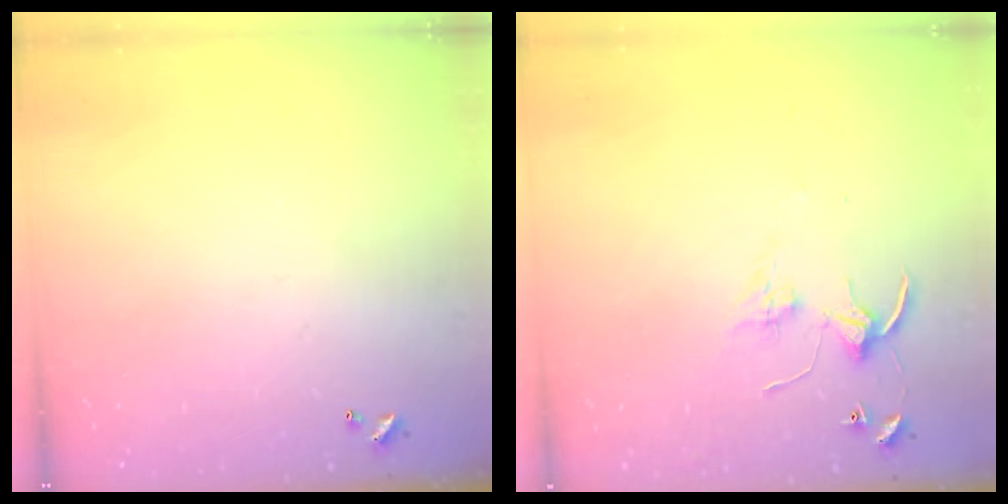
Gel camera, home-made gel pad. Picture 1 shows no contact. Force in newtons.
{"total": 3.6, "press": 3.6, "slide": 0.1}